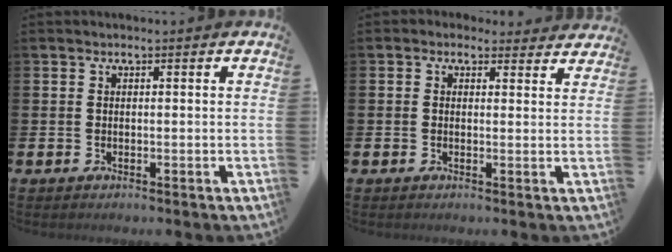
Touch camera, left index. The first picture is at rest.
{"total": 2.0, "force": [1.8, 0.9, -0.1], "torque": [0.010, -0.009, 0.028]}